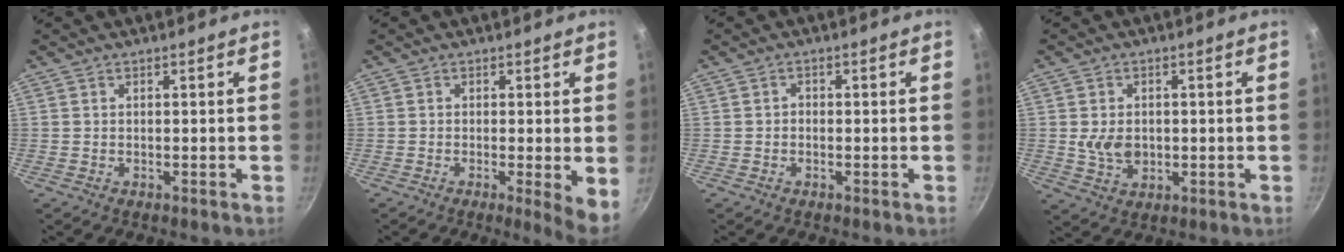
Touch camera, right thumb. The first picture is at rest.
{"total": 5.1, "force": [-0.6, 0.8, 5.0], "torque": [-0.065, -0.012, -0.009]}
{"total": 0.9, "force": [-0.3, 0.7, 0.4], "torque": [-0.006, 0.004, -0.007]}
{"total": 5.5, "force": [0.0, 4.1, 3.7], "torque": [-0.058, -0.006, 0.005]}